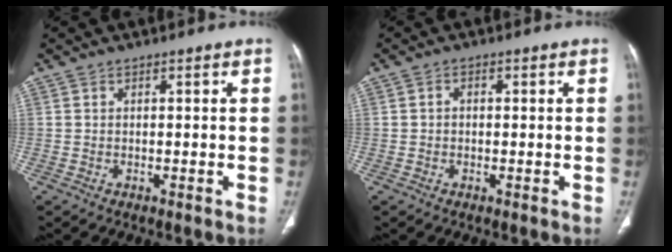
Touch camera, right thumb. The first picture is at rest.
{"total": 1.1, "force": [0.0, 0.9, 0.6], "torque": [-0.007, 0.005, -0.003]}